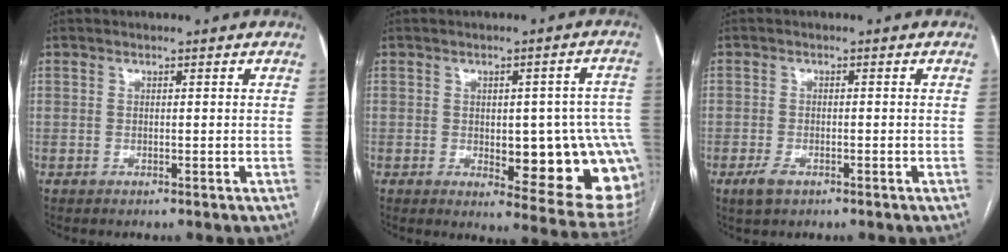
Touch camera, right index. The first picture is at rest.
{"total": 18.0, "force": [-2.6, 5.9, 16.8], "torque": [-0.126, 0.017, -0.006]}
{"total": 2.5, "force": [-1.4, 1.4, 1.6], "torque": [-0.032, 0.000, -0.020]}